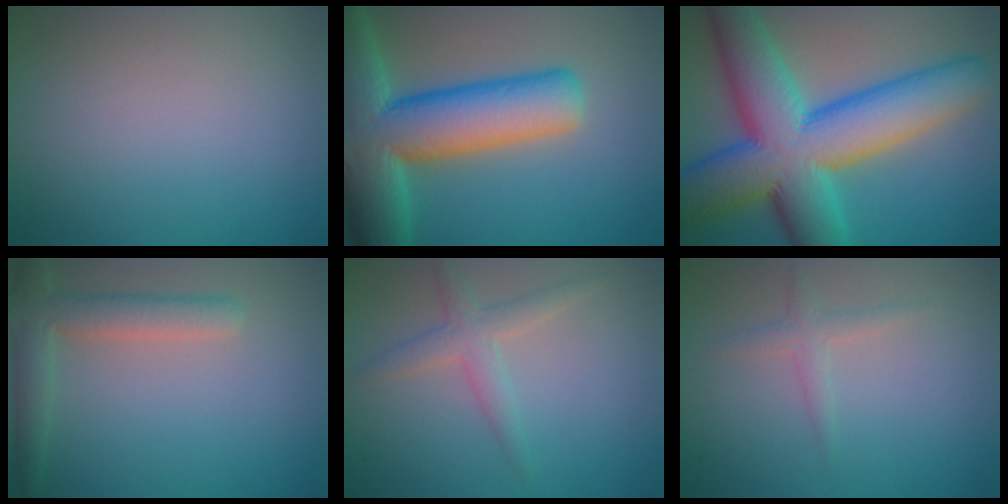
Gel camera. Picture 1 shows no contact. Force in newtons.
{"total": 13.1, "press": 13.1, "slide": 0.8}
{"total": 15.1, "press": 15.1, "slide": 0.7}
{"total": 3.5, "press": 3.5, "slide": 0.3}
{"total": 2.5, "press": 2.5, "slide": 0.0}
{"total": 1.3, "press": 1.3, "slide": 0.1}